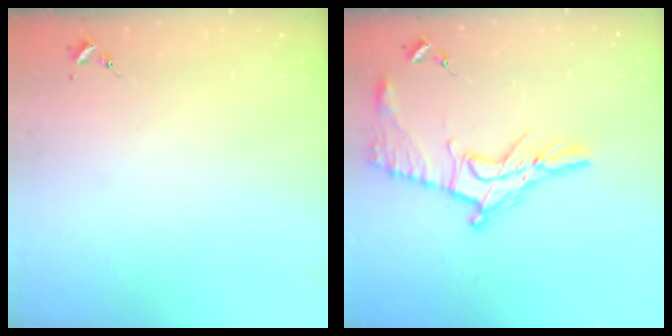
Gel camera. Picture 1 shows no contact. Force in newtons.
{"total": 13.9, "press": 13.8, "slide": 0.9}